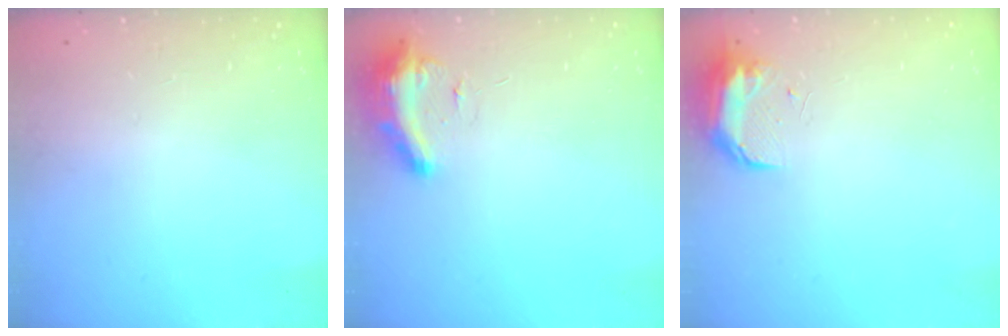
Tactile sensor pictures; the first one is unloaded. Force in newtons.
{"total": 9.1, "press": 9.1, "slide": 1.0}
{"total": 8.9, "press": 8.8, "slide": 1.1}